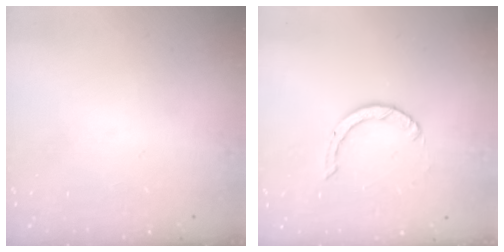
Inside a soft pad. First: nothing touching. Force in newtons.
{"total": 0.9, "press": 0.9, "slide": 0.1}